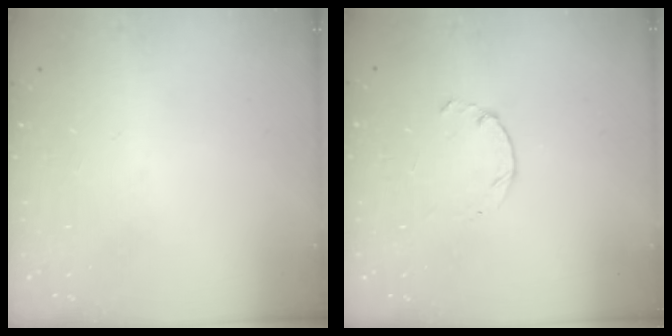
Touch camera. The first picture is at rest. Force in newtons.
{"total": 1.3, "press": 1.2, "slide": 0.4}